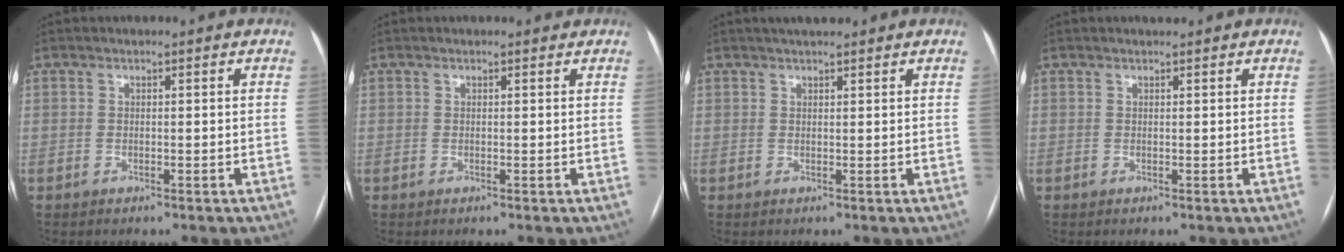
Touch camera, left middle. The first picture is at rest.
{"total": 1.8, "force": [1.7, 0.5, 0.5], "torque": [-0.013, 0.016, 0.016]}
{"total": 3.8, "force": [3.1, 0.7, 2.0], "torque": [-0.030, 0.022, 0.049]}
{"total": 1.2, "force": [1.1, 0.1, 0.6], "torque": [-0.014, 0.007, 0.018]}